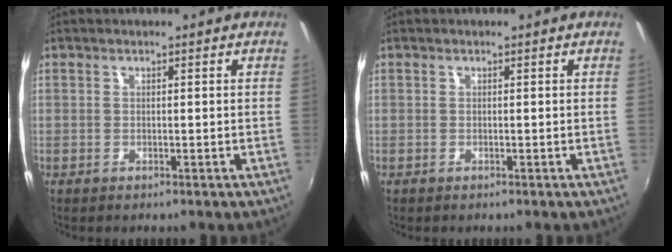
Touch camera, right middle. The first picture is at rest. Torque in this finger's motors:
{"motor_torque": [-0.24, -0.11, 0.00, -0.01]}